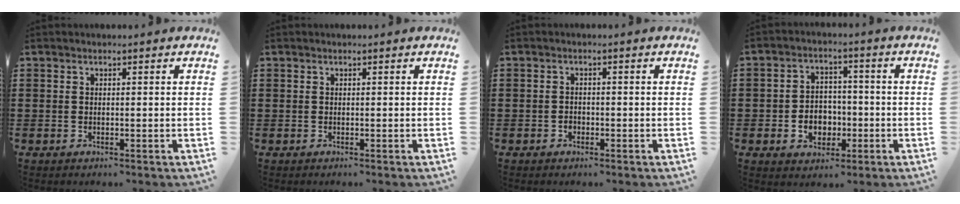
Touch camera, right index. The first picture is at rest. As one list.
[{"total": 0.0}, {"total": 0.9, "force": [-0.5, 0.6, 0.3], "torque": [-0.008, -0.001, -0.011]}, {"total": 5.1, "force": [-1.4, 4.2, 2.5], "torque": [-0.039, 0.001, -0.027]}]